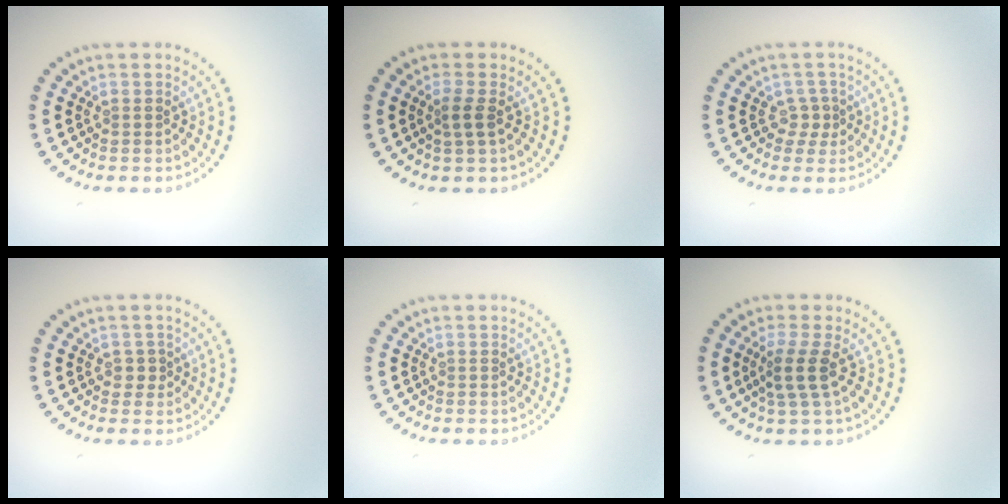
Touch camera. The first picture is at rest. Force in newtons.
{"total": 1.6, "press": 1.3, "slide": 0.9}
{"total": 1.4, "press": 0.9, "slide": 1.0}
{"total": 1.1, "press": 0.9, "slide": 0.6}
{"total": 0.0}
{"total": 2.6, "press": 1.9, "slide": 1.7}